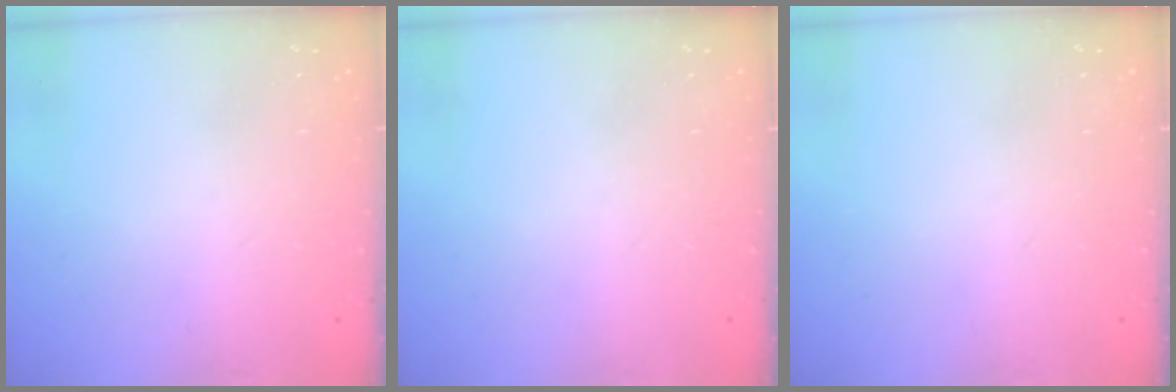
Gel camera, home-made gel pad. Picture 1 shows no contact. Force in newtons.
{"total": 0.0}
{"total": 0.0}